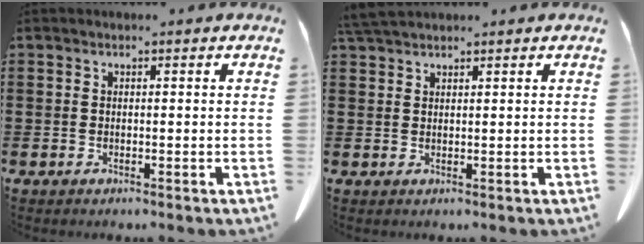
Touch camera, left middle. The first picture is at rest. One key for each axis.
{"total": 2.9, "fx": 2.6, "fy": 0.4, "fz": 1.2, "tx": -0.031, "ty": -0.001, "tz": 0.052}